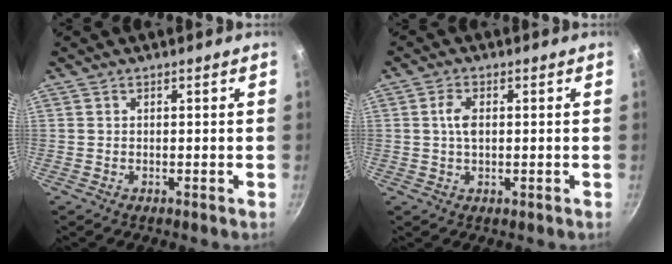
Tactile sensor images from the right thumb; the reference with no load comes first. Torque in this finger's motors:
{"motor_torque": [-0.05, 0.23, 0.22, 0.09, 0.07]}